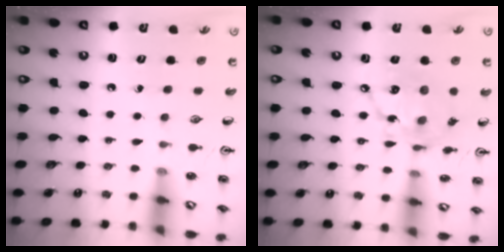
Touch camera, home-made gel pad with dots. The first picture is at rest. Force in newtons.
{"total": 14.4, "press": 14.4, "slide": 1.3}